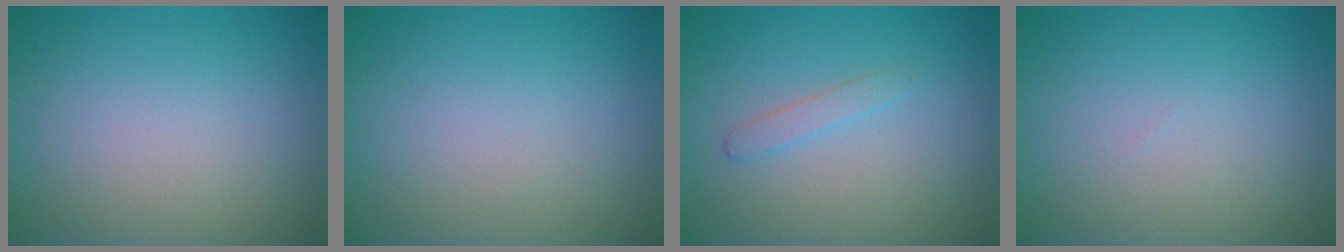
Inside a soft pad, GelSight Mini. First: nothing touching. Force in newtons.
{"total": 0.0}
{"total": 1.2, "press": 1.2, "slide": 0.0}
{"total": 0.0}